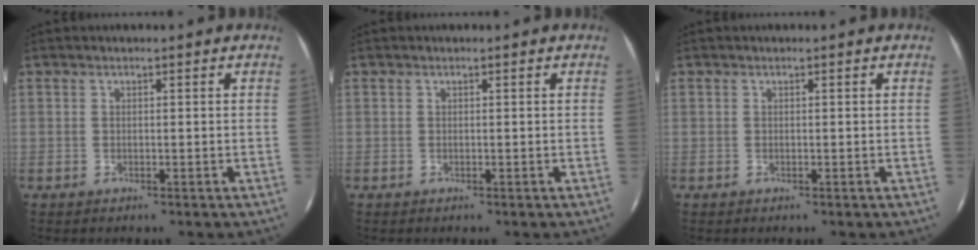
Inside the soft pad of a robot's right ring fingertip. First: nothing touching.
{"total": 0.0}
{"total": 0.0}